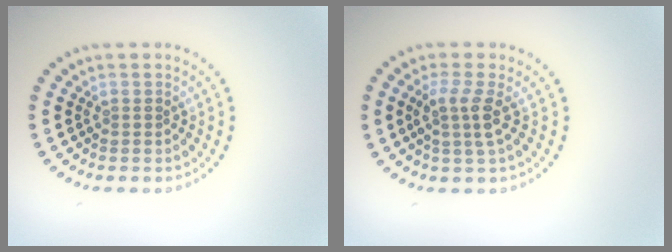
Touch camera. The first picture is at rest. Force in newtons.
{"total": 2.5, "press": 2.0, "slide": 1.5}